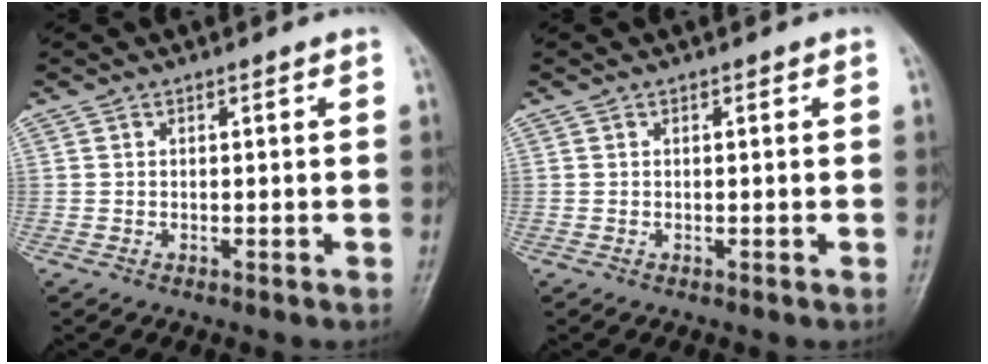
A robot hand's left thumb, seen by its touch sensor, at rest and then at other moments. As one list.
[{"total": 0.0}]